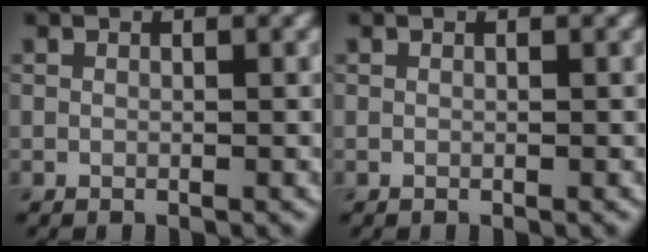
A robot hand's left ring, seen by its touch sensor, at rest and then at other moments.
{"total": 0.0}